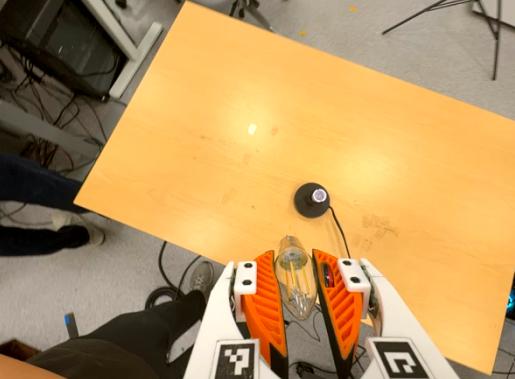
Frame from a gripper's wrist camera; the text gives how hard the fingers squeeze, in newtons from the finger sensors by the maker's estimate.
{"total": 16.3, "left": 17.8, "right": 14.9}